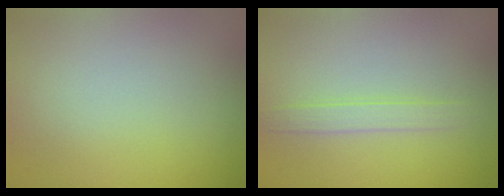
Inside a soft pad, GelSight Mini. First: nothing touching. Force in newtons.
{"total": 1.8, "press": 1.8, "slide": 0.0}